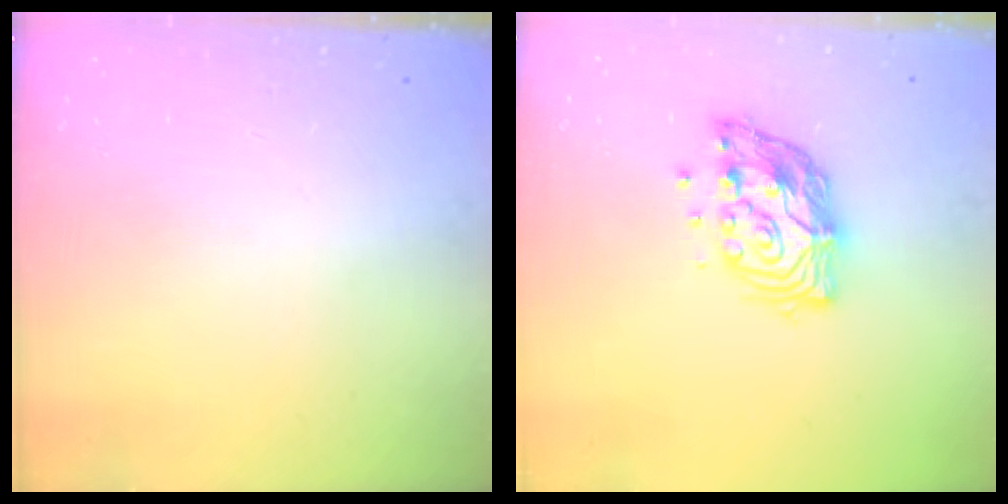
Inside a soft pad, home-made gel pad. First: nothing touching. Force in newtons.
{"total": 12.1, "press": 12.0, "slide": 0.9}